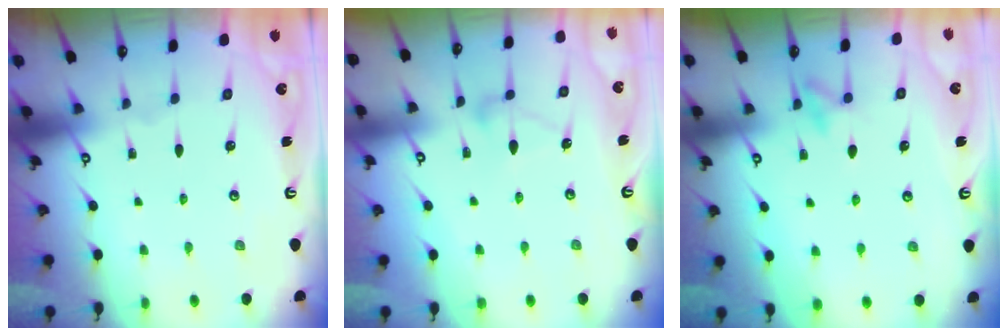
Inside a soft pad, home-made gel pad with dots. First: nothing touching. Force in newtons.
{"total": 5.9, "press": 5.9, "slide": 0.4}
{"total": 8.7, "press": 8.6, "slide": 0.8}